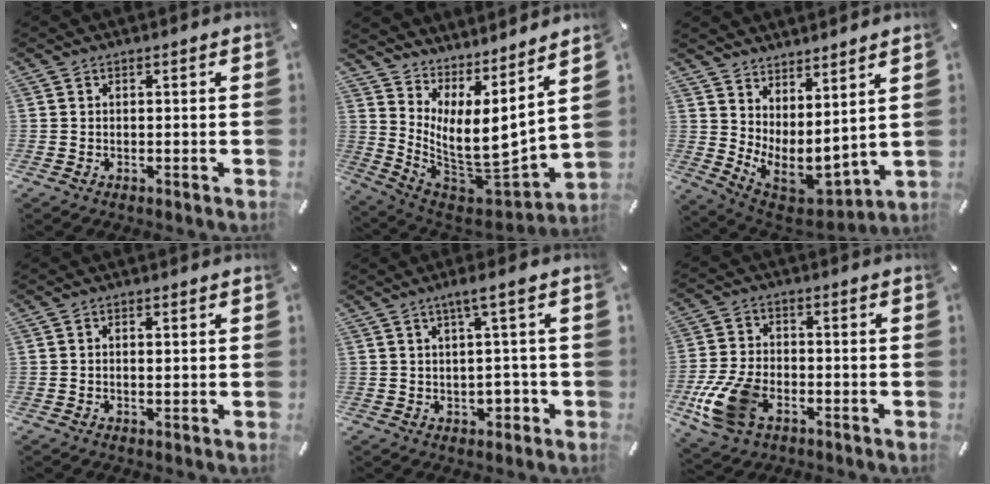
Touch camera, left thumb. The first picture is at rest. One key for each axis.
{"total": 8.4, "fx": 1.8, "fy": 3.3, "fz": 7.5, "tx": -0.146, "ty": -0.073, "tz": 0.031}
{"total": 4.2, "fx": 1.9, "fy": 2.9, "fz": 2.3, "tx": -0.026, "ty": -0.059, "tz": 0.047}
{"total": 1.1, "fx": 0.1, "fy": 0.5, "fz": 1.0, "tx": -0.019, "ty": 0.003, "tz": 0.001}
{"total": 5.7, "fx": 1.2, "fy": 2.5, "fz": 5.0, "tx": -0.078, "ty": -0.003, "tz": 0.015}
{"total": 12.5, "fx": -4.8, "fy": 8.1, "fz": 8.2, "tx": -0.178, "ty": 0.014, "tz": -0.083}